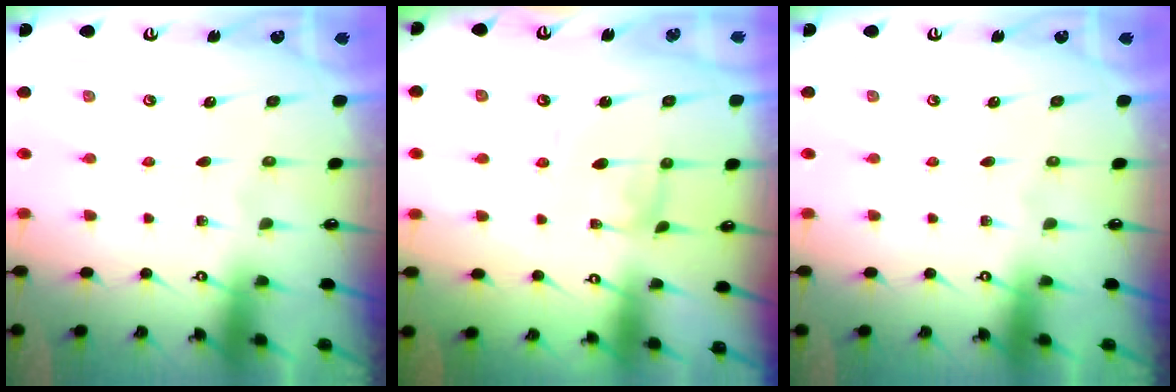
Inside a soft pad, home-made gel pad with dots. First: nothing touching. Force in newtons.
{"total": 2.2, "press": 2.2, "slide": 0.1}
{"total": 0.0}